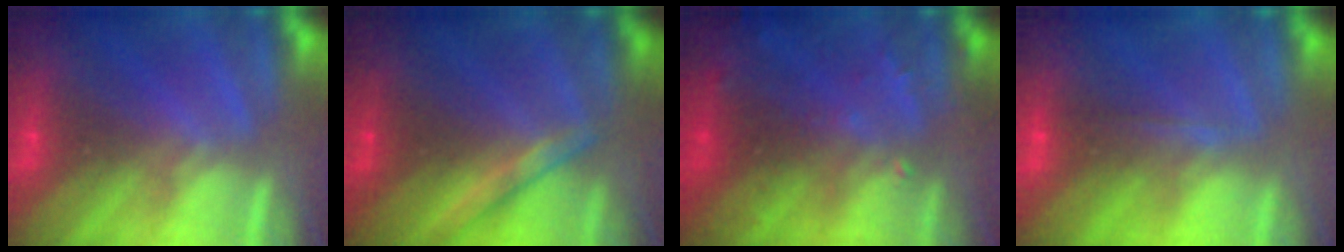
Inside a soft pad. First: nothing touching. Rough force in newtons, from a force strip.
{"total": 2.2}
{"total": 6.5}
{"total": 2.0}